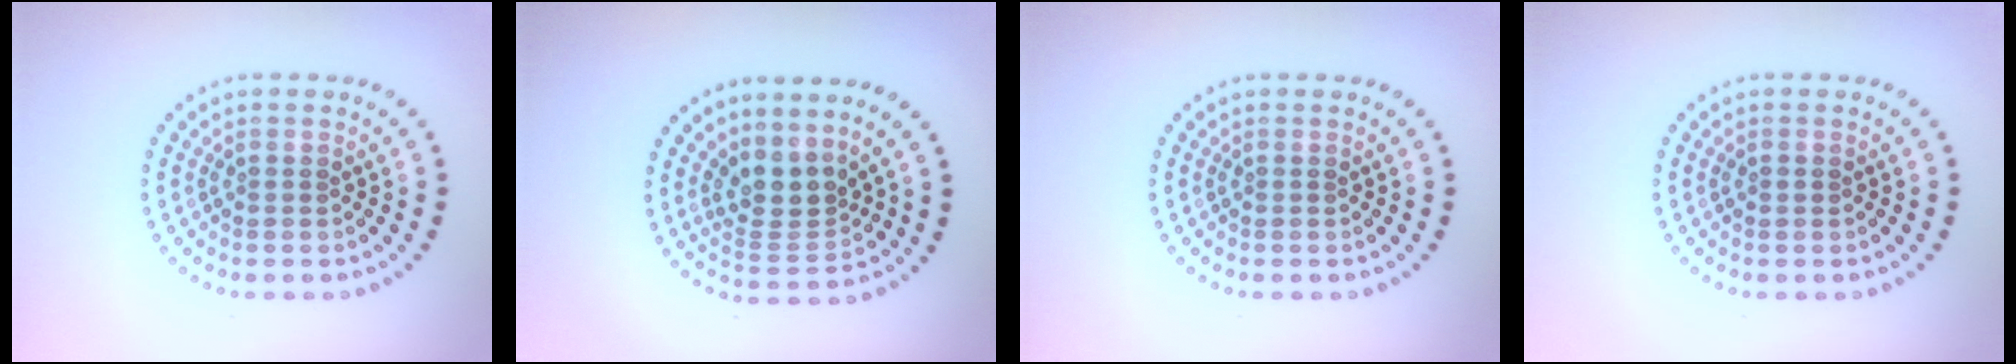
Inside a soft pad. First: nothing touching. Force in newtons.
{"total": 3.2, "press": 2.5, "slide": 2.1}
{"total": 0.0}
{"total": 0.6, "press": 0.6, "slide": 0.0}